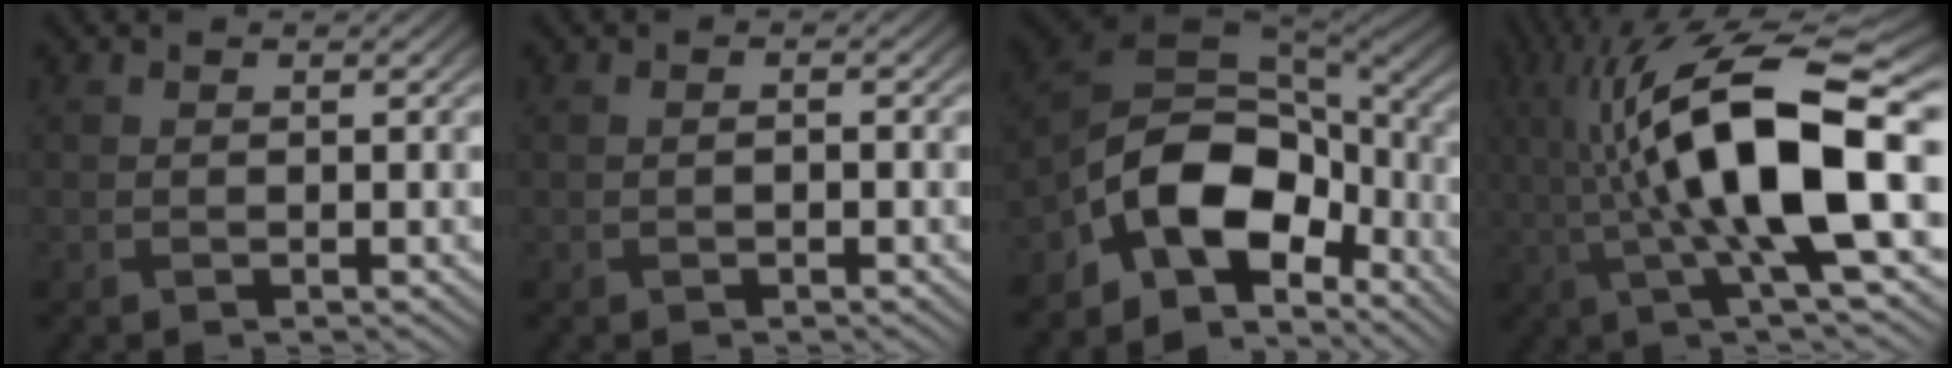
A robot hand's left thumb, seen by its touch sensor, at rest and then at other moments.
{"total": 0.7, "force": [-0.2, 0.2, 0.6], "torque": [-0.011, 0.001, -0.001]}
{"total": 13.3, "force": [-5.9, 8.2, 8.7], "torque": [-0.168, -0.011, -0.129]}
{"total": 15.5, "force": [0.1, 4.2, 14.9], "torque": [-0.269, 0.020, -0.004]}